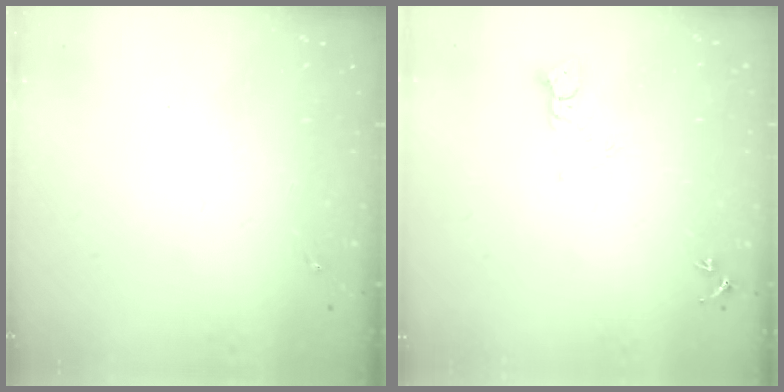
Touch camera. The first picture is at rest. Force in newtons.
{"total": 3.7, "press": 3.7, "slide": 0.4}